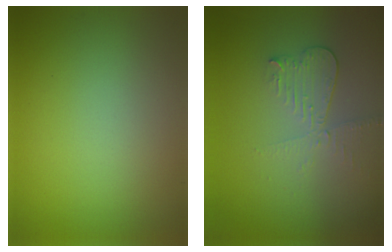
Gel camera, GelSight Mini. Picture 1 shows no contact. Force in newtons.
{"total": 3.1, "press": 2.7, "slide": 1.5}